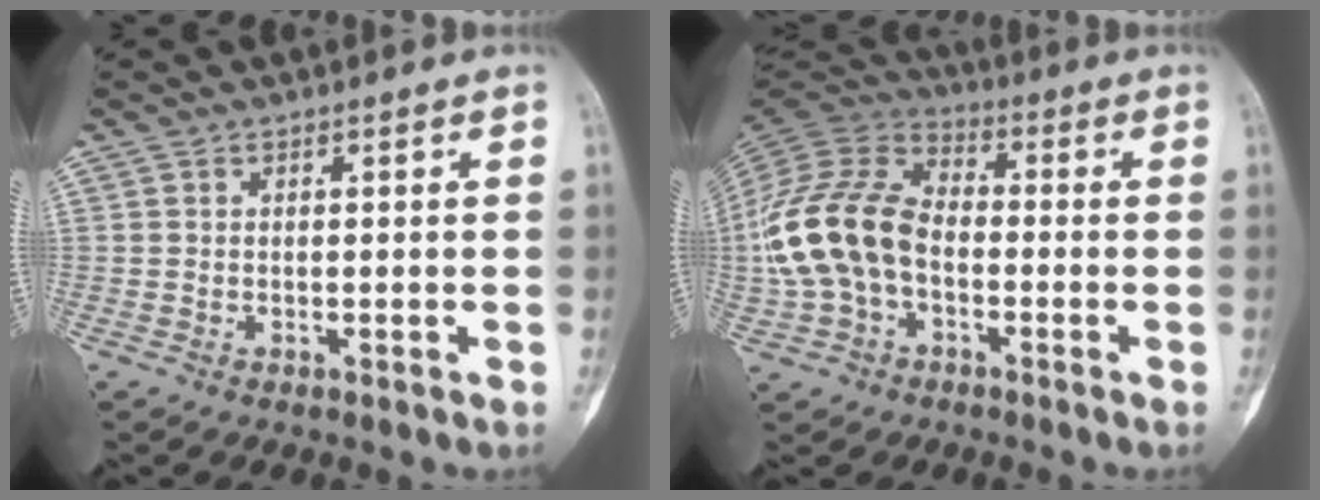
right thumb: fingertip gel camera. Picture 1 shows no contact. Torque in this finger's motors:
{"motor_torque": [-0.14, 1.63, 1.88, -0.57, 0.21]}